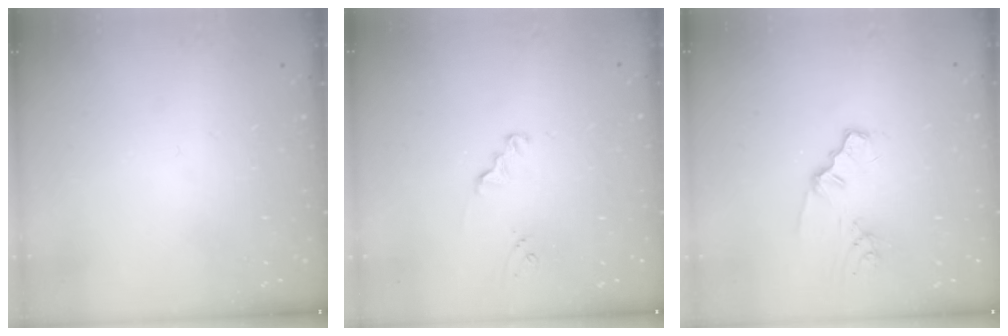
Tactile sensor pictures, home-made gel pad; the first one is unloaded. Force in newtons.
{"total": 1.4, "press": 1.4, "slide": 0.1}
{"total": 2.4, "press": 2.4, "slide": 0.2}